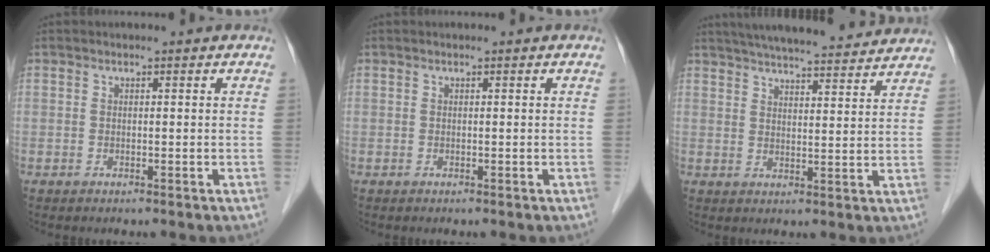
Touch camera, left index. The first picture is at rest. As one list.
[{"total": 0.0}, {"total": 20.4, "force": [18.6, 2.7, 8.1], "torque": [-0.125, 0.027, 0.250]}]